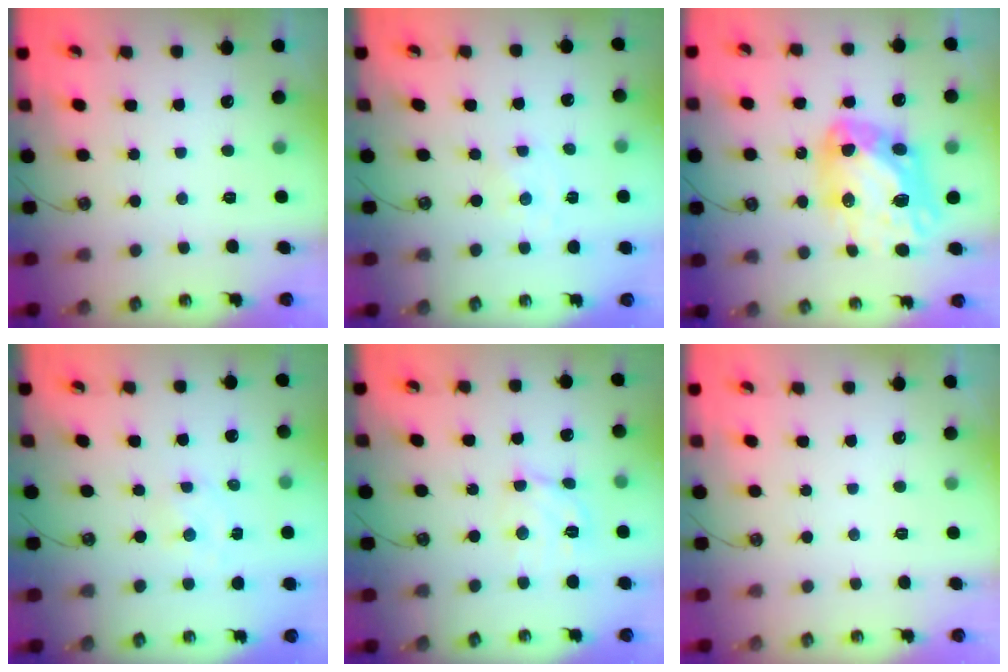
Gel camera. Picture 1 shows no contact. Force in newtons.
{"total": 0.0}
{"total": 18.0, "press": 17.9, "slide": 1.8}
{"total": 1.3, "press": 1.3, "slide": 0.2}
{"total": 9.6, "press": 9.5, "slide": 0.9}
{"total": 0.0}